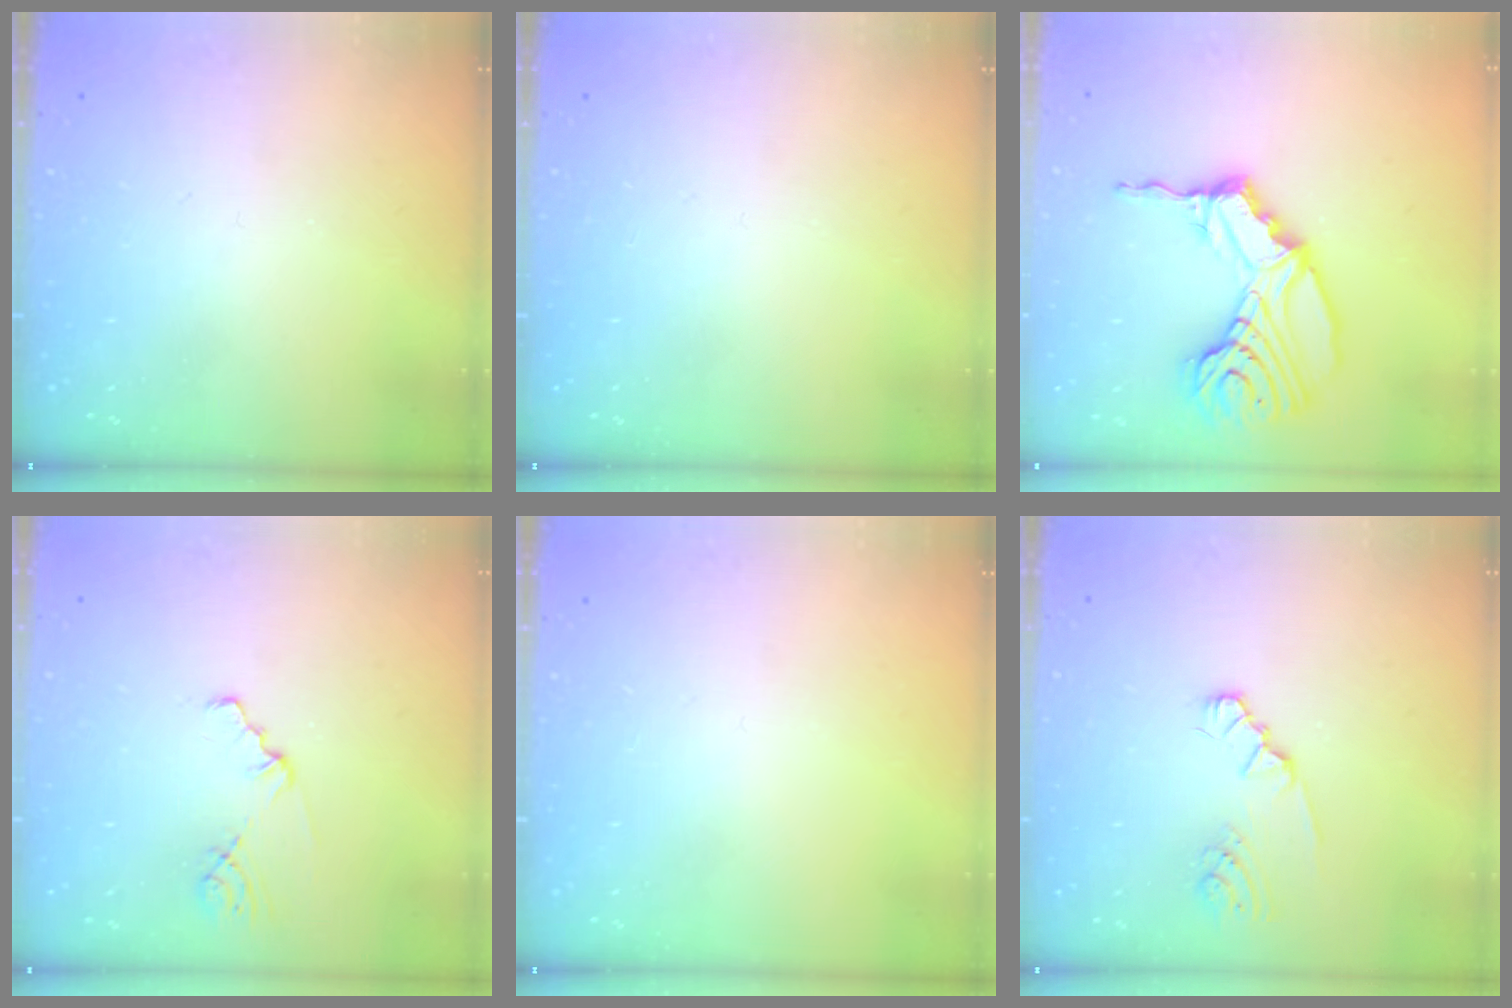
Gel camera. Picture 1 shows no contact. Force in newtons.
{"total": 0.0}
{"total": 18.2, "press": 18.0, "slide": 3.1}
{"total": 1.6, "press": 1.6, "slide": 0.3}
{"total": 0.0}
{"total": 2.2, "press": 2.2, "slide": 0.4}